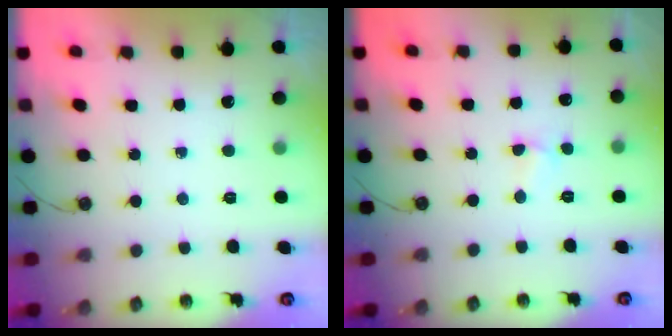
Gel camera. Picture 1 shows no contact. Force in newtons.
{"total": 2.4, "press": 2.4, "slide": 0.4}